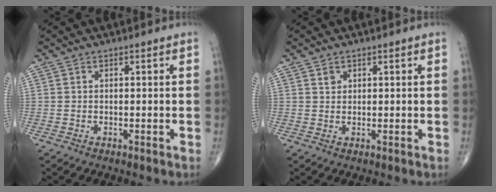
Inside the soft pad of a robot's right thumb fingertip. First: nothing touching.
{"total": 1.3, "force": [0.8, 0.9, 0.5], "torque": [0.000, -0.005, 0.015]}